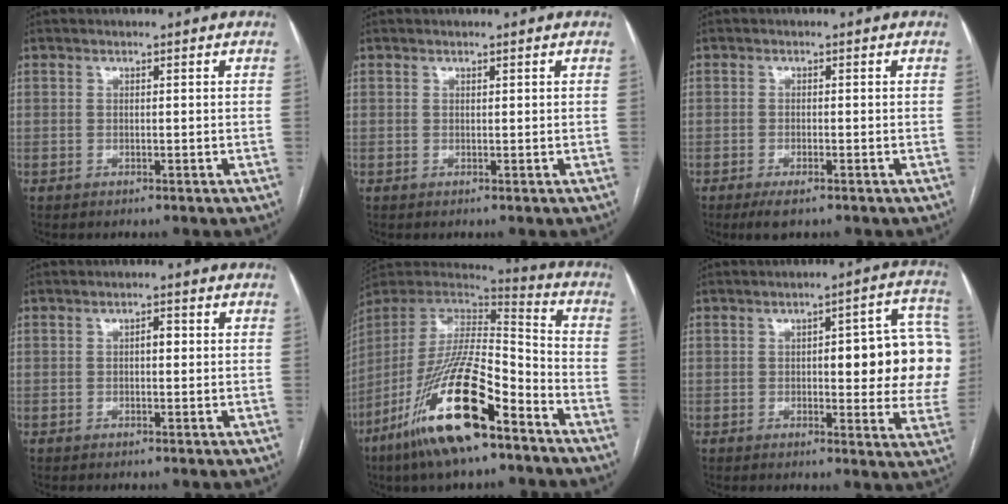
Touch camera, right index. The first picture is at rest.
{"total": 0.0}
{"total": 3.0, "force": [-2.0, 0.6, 2.1], "torque": [-0.041, -0.005, -0.032]}
{"total": 1.6, "force": [0.1, 0.7, 1.4], "torque": [-0.019, 0.006, 0.000]}
{"total": 22.5, "force": [-13.4, 4.7, 17.4], "torque": [-0.345, -0.036, -0.247]}
{"total": 16.1, "force": [1.1, 4.3, 15.5], "torque": [-0.154, 0.028, 0.014]}